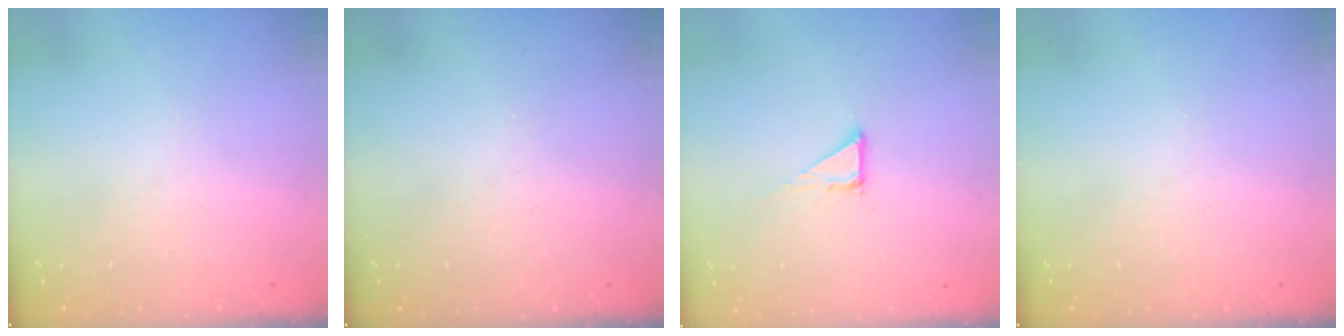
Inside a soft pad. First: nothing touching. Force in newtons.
{"total": 0.0}
{"total": 4.7, "press": 4.7, "slide": 0.2}
{"total": 0.0}